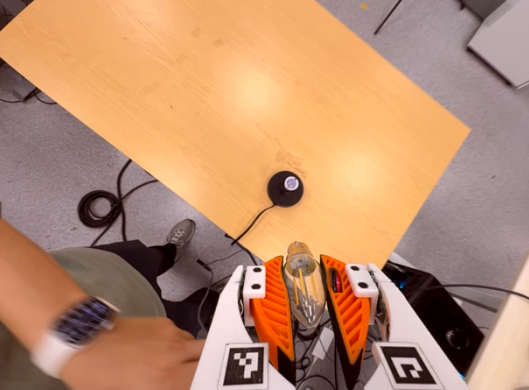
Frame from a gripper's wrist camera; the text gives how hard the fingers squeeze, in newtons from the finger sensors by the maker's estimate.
{"total": 20.3, "left": 22.3, "right": 18.4}